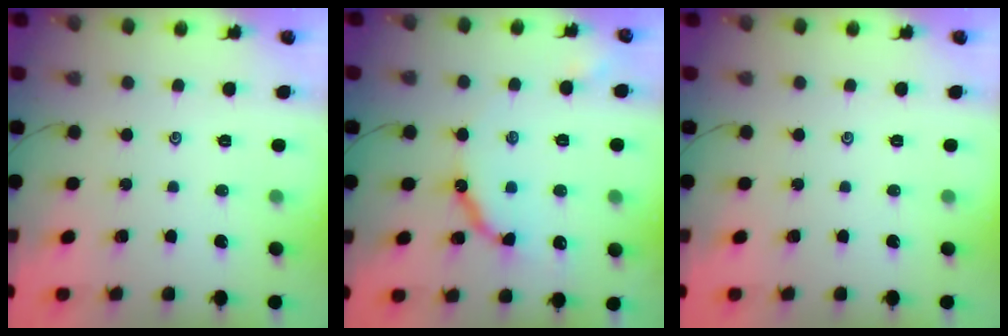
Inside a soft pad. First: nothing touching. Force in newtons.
{"total": 9.6, "press": 9.5, "slide": 0.9}
{"total": 0.0}